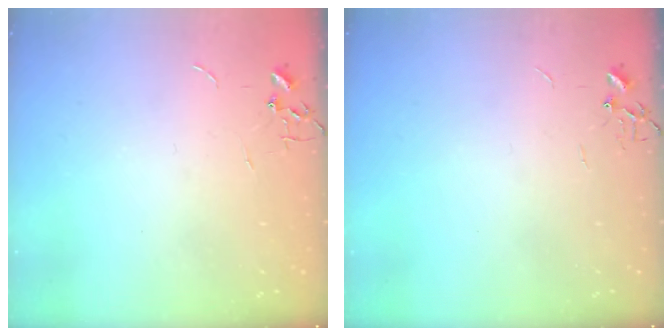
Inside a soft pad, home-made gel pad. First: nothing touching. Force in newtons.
{"total": 0.0}